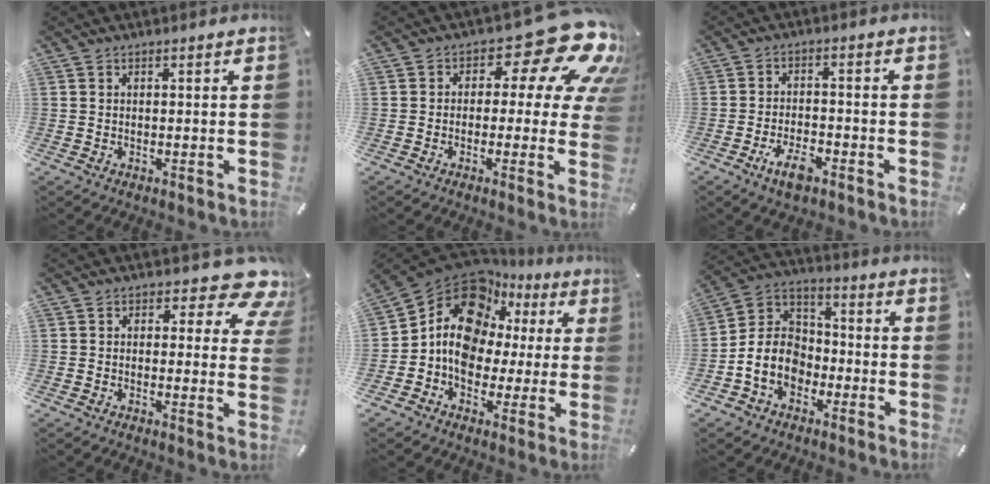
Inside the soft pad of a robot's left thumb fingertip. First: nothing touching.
{"total": 18.3, "force": [7.9, 8.4, 14.2], "torque": [-0.185, -0.048, 0.128]}
{"total": 6.2, "force": [-3.8, 2.7, 4.2], "torque": [-0.089, 0.013, -0.070]}
{"total": 9.5, "force": [5.4, 4.4, 6.4], "torque": [-0.072, -0.040, 0.087]}
{"total": 14.4, "force": [4.4, 11.5, 7.4], "torque": [-0.138, -0.035, 0.079]}
{"total": 10.5, "force": [-3.9, 8.6, 4.6], "torque": [-0.122, 0.017, -0.075]}